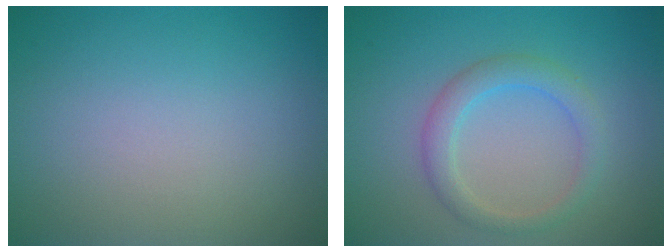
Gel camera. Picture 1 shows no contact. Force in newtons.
{"total": 2.7, "press": 2.7, "slide": 0.1}